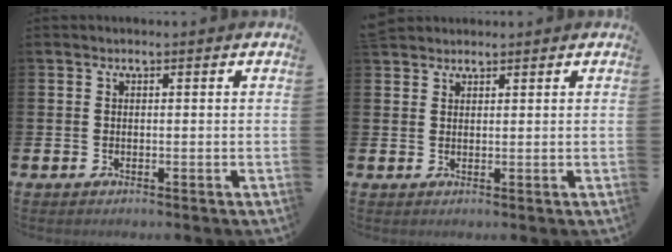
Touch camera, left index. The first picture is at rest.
{"total": 1.9, "force": [1.8, 0.7, -0.1], "torque": [0.012, -0.004, 0.032]}